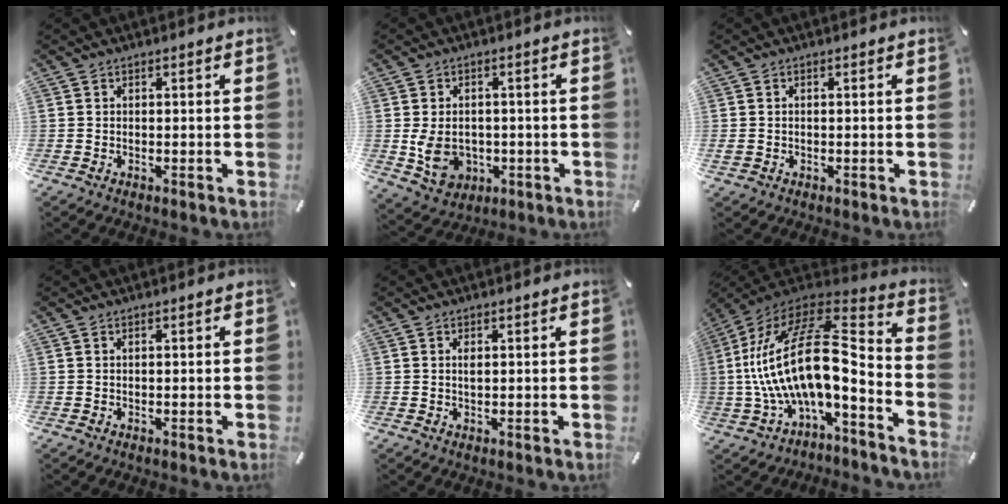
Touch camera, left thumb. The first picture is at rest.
{"total": 7.6, "force": [-1.1, 6.2, 4.2], "torque": [-0.085, 0.006, -0.019]}
{"total": 0.9, "force": [-0.2, 0.7, 0.5], "torque": [-0.010, 0.004, -0.005]}
{"total": 0.0}
{"total": 1.3, "force": [0.4, 0.4, 1.2], "torque": [-0.025, 0.000, 0.005]}
{"total": 21.4, "force": [-1.9, 9.6, 19.0], "torque": [-0.393, -0.014, -0.037]}